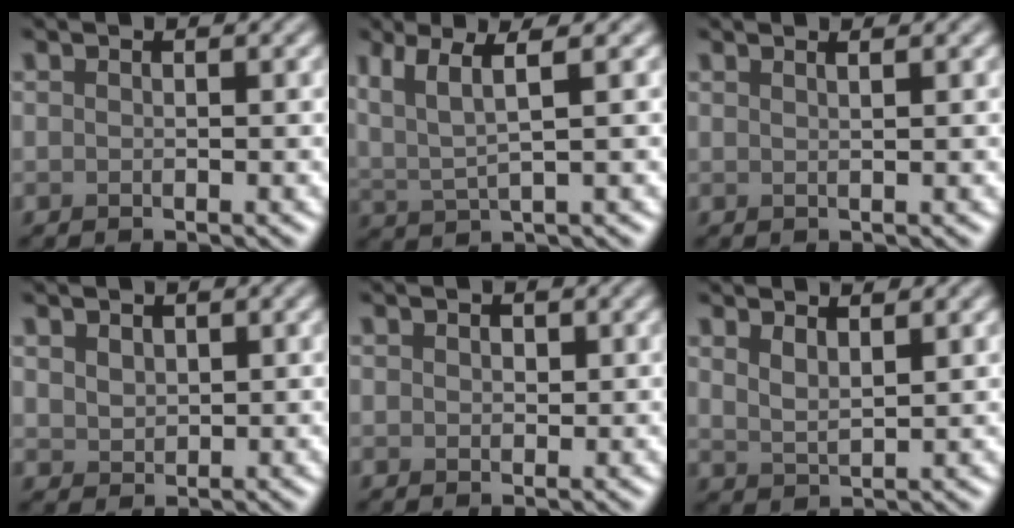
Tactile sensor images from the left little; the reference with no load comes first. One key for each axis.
{"total": 4.5, "fx": 2.2, "fy": 0.9, "fz": 3.8, "tx": -0.079, "ty": 0.001, "tz": 0.046}
{"total": 1.7, "fx": 1.0, "fy": 0.7, "fz": 1.2, "tx": 0.000, "ty": 0.001, "tz": -0.006}
{"total": 1.6, "fx": 1.0, "fy": 1.1, "fz": 0.6, "tx": -0.015, "ty": -0.001, "tz": 0.023}
{"total": 0.8, "fx": 0.4, "fy": 0.5, "fz": 0.4, "tx": -0.008, "ty": -0.001, "tz": 0.006}
{"total": 2.3, "fx": 1.8, "fy": 0.6, "fz": 1.4, "tx": -0.027, "ty": -0.004, "tz": 0.034}